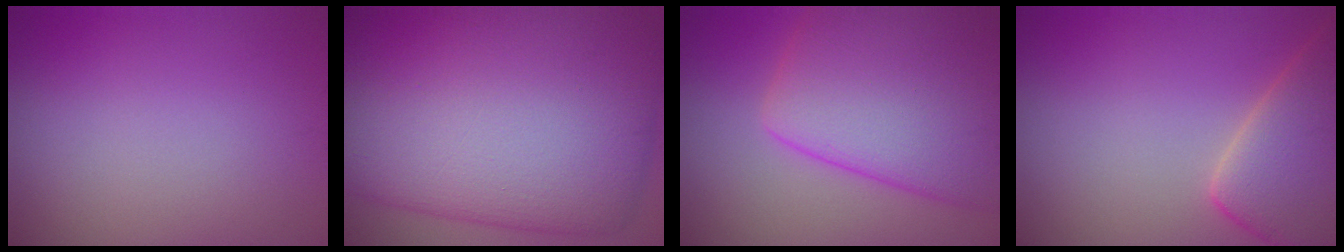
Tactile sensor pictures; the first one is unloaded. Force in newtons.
{"total": 18.3, "press": 18.3, "slide": 0.8}
{"total": 10.9, "press": 10.9, "slide": 0.7}
{"total": 7.4, "press": 7.4, "slide": 0.6}